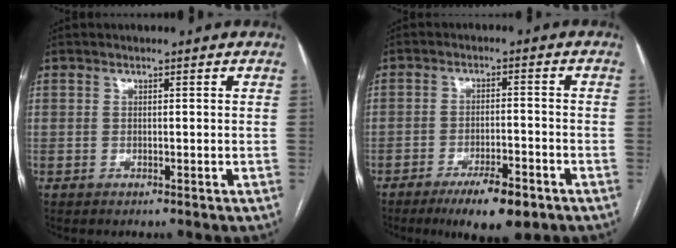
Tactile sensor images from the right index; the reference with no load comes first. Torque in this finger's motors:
{"motor_torque": [0.22, 0.03, 0.05, 0.02]}